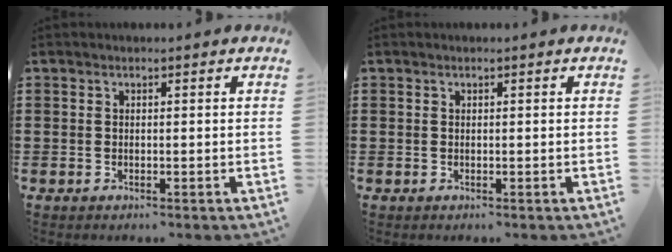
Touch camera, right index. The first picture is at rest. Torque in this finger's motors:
{"motor_torque": [0.21, 0.03, 0.04, 0.01]}